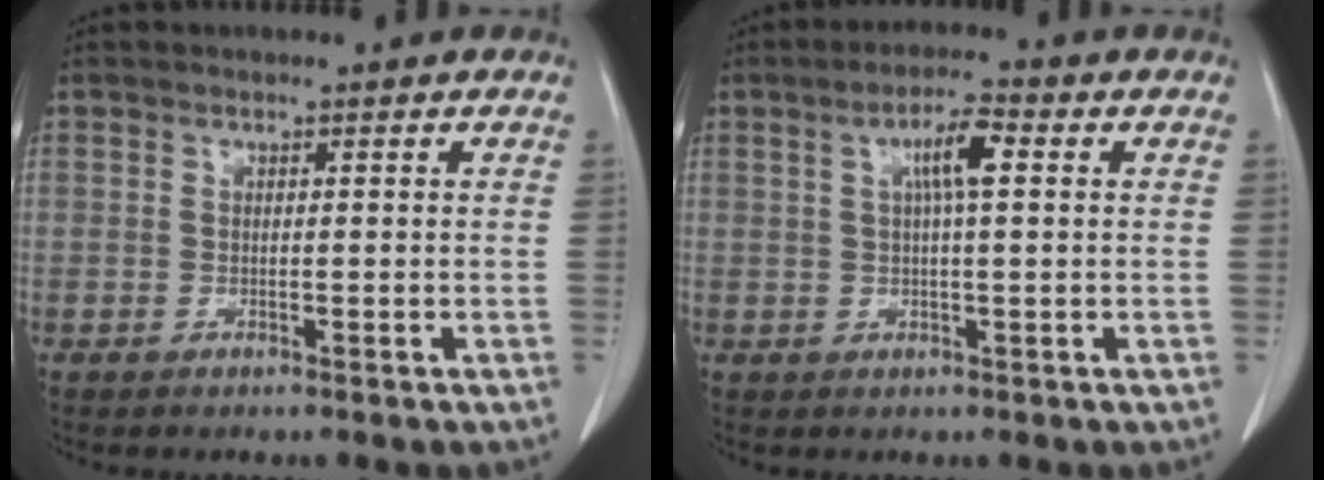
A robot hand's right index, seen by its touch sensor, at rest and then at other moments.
{"total": 5.4, "force": [1.5, 0.7, 5.1], "torque": [-0.089, 0.009, 0.024]}